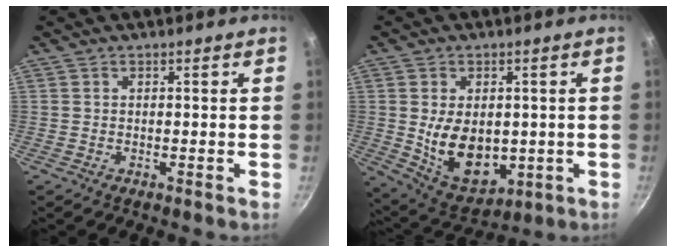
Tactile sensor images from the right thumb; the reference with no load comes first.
{"total": 13.0, "force": [-0.3, 8.9, 9.5], "torque": [-0.123, -0.019, 0.021]}